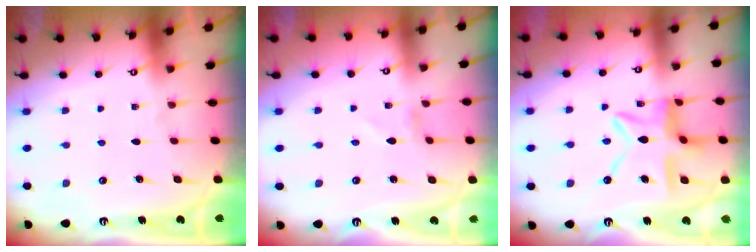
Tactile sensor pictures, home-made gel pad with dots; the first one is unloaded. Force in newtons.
{"total": 1.3, "press": 1.3, "slide": 0.1}
{"total": 11.8, "press": 11.7, "slide": 1.2}